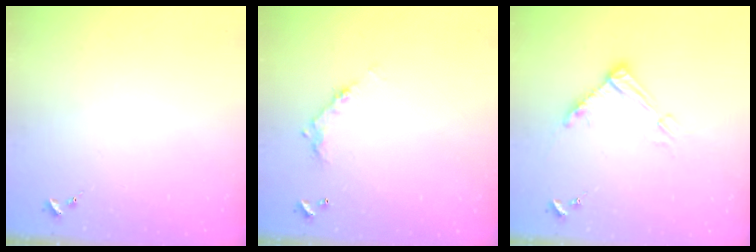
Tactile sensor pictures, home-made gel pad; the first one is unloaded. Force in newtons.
{"total": 8.4, "press": 8.4, "slide": 0.4}
{"total": 9.8, "press": 9.8, "slide": 1.0}